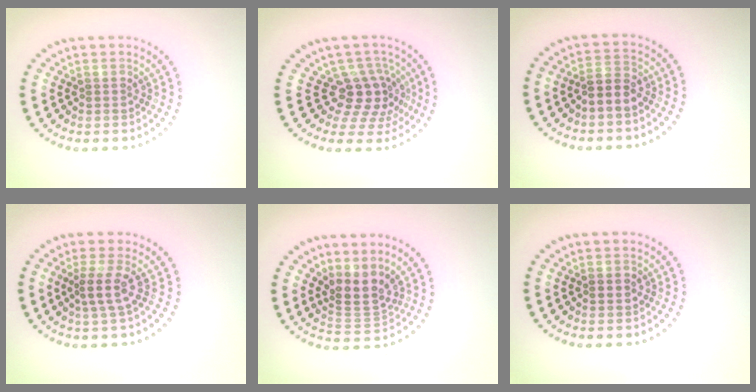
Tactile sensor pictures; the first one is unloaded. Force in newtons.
{"total": 4.1, "press": 3.0, "slide": 2.7}
{"total": 2.4, "press": 2.2, "slide": 1.0}
{"total": 2.4, "press": 1.8, "slide": 1.6}
{"total": 3.2, "press": 2.3, "slide": 2.1}
{"total": 1.3, "press": 1.3, "slide": 0.3}